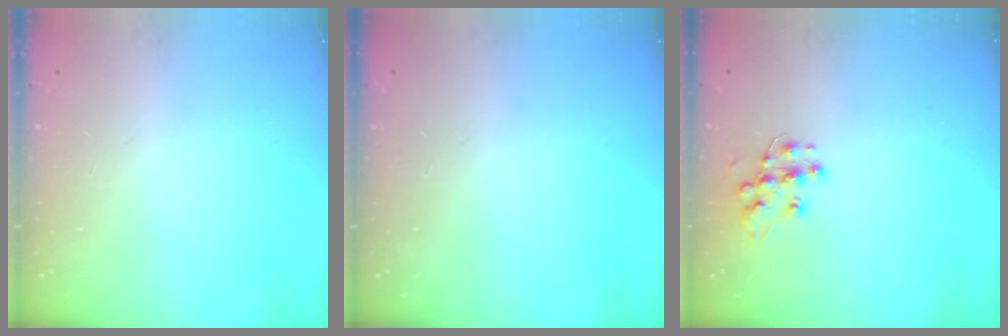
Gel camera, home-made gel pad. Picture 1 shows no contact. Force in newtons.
{"total": 0.0}
{"total": 11.3, "press": 11.2, "slide": 0.7}